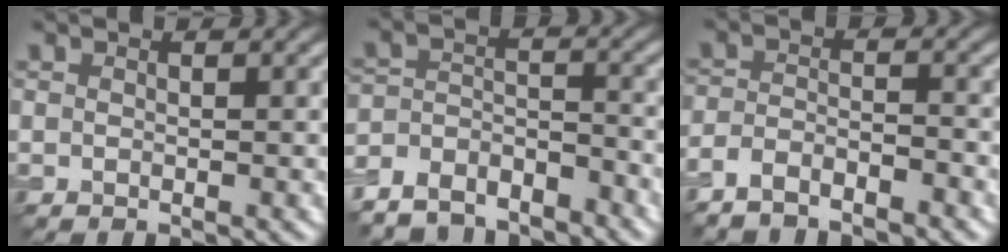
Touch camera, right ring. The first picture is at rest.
{"total": 6.7, "force": [-6.0, 2.6, 1.4], "torque": [-0.031, -0.010, -0.110]}
{"total": 3.3, "force": [-2.9, 0.9, 1.3], "torque": [-0.024, 0.001, -0.061]}